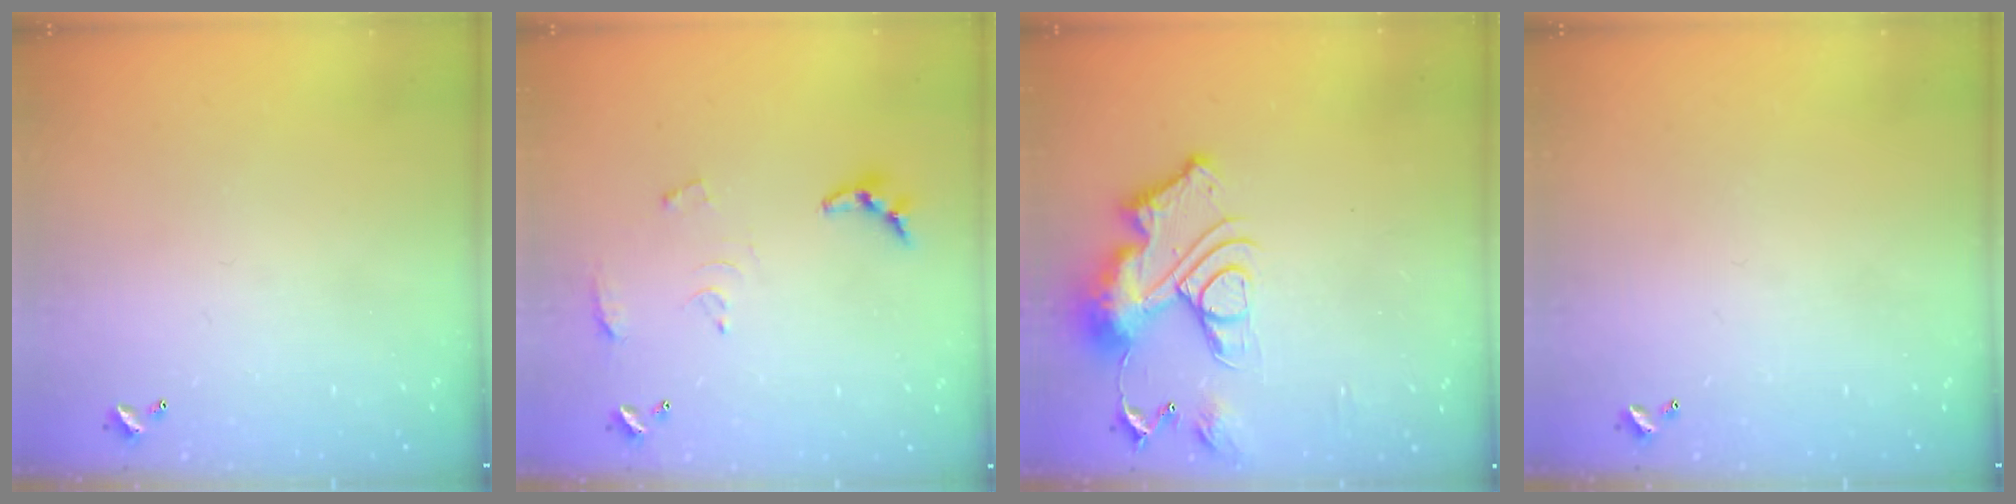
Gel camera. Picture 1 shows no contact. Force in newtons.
{"total": 7.6, "press": 7.6, "slide": 0.4}
{"total": 15.3, "press": 15.3, "slide": 1.4}
{"total": 0.0}